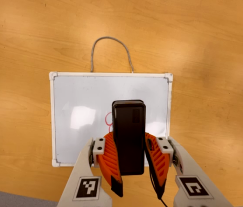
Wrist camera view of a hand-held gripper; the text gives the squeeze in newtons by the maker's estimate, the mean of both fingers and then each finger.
{"total": 8.9, "left": 7.8, "right": 10.0}